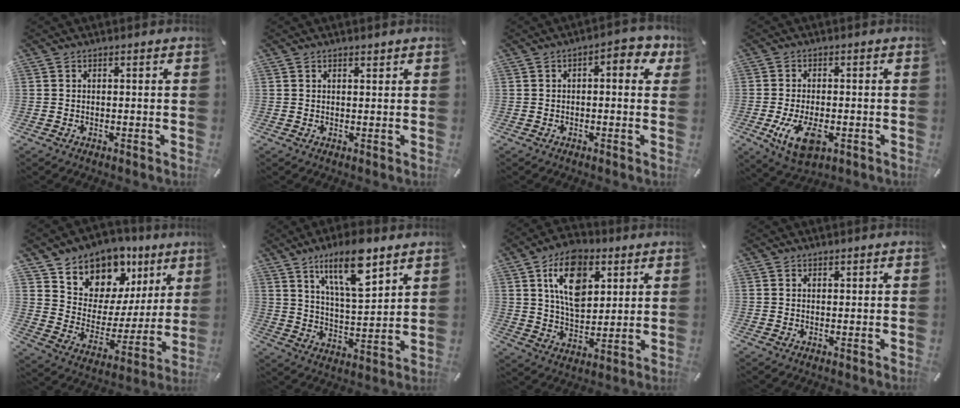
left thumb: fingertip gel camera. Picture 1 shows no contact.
{"total": 0.9, "force": [0.7, 0.5, 0.3], "torque": [-0.007, 0.000, 0.012]}
{"total": 5.2, "force": [0.5, 2.4, 4.6], "torque": [-0.056, 0.001, -0.001]}
{"total": 8.6, "force": [-2.7, 4.9, 6.6], "torque": [-0.133, -0.008, -0.049]}
{"total": 10.8, "force": [8.5, 6.6, -0.6], "torque": [-0.006, -0.104, 0.157]}
{"total": 14.3, "force": [9.5, 4.7, 9.6], "torque": [-0.169, -0.038, 0.161]}
{"total": 14.7, "force": [6.3, 9.1, 9.8], "torque": [-0.157, -0.005, 0.112]}
{"total": 0.8, "force": [0.5, 0.5, 0.1], "torque": [-0.001, 0.000, 0.011]}